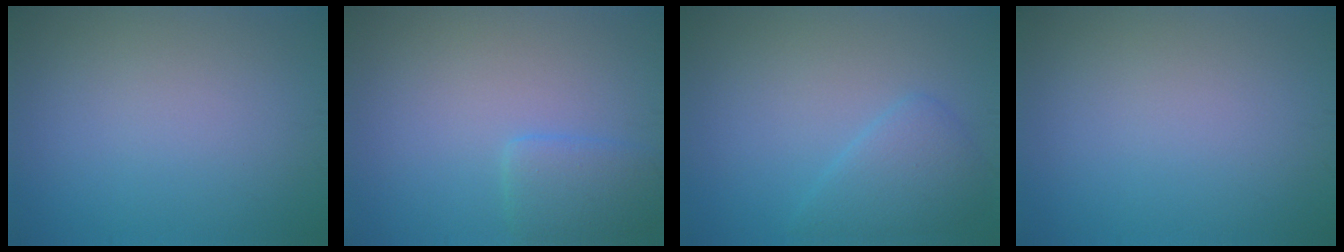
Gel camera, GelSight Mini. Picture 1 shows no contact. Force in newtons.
{"total": 2.6, "press": 2.5, "slide": 0.2}
{"total": 2.9, "press": 2.9, "slide": 0.1}
{"total": 0.0}